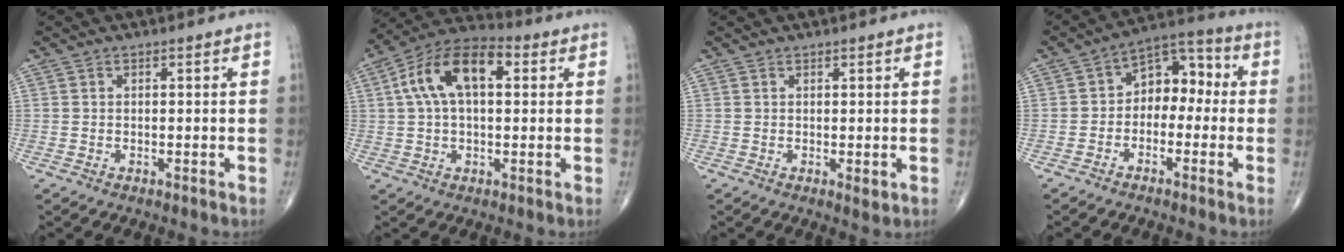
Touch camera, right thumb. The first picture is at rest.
{"total": 13.6, "force": [3.1, 7.3, 11.1], "torque": [-0.205, 0.034, 0.047]}
{"total": 1.4, "force": [0.2, 0.4, 1.3], "torque": [-0.016, -0.005, 0.005]}
{"total": 9.0, "force": [-0.7, 6.2, 6.5], "torque": [-0.058, 0.045, -0.031]}